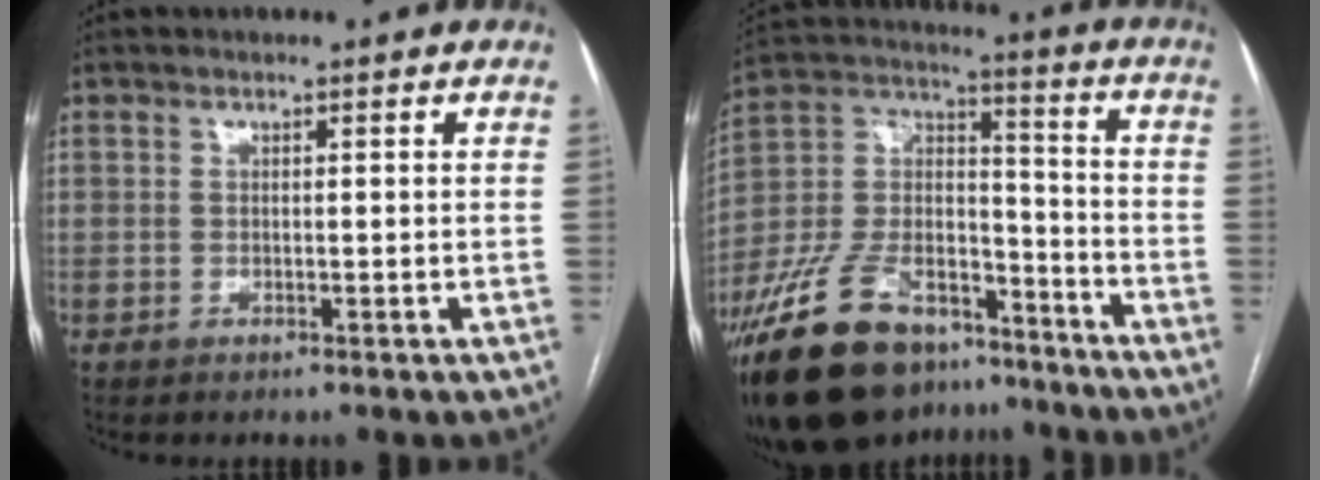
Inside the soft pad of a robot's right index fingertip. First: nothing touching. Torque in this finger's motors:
{"motor_torque": [0.38, -0.28, -0.28, -0.21]}